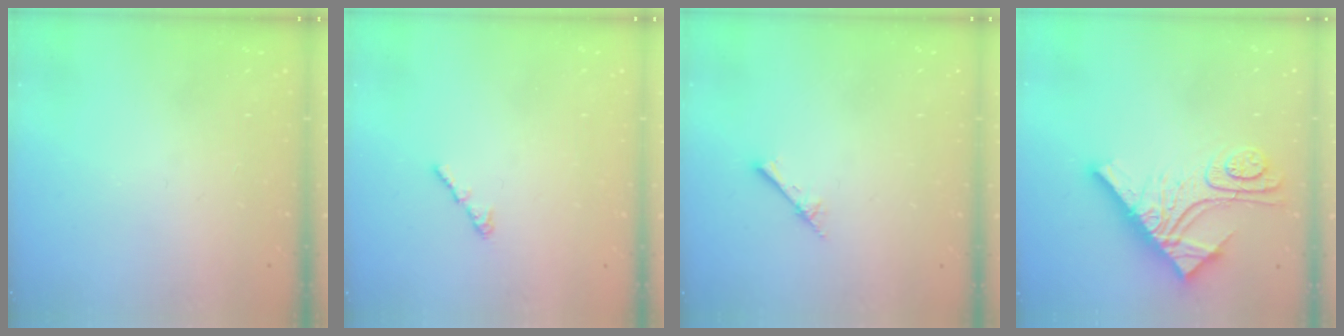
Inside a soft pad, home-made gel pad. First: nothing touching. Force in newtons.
{"total": 1.3, "press": 1.2, "slide": 0.6}
{"total": 2.4, "press": 2.4, "slide": 0.3}
{"total": 13.7, "press": 13.6, "slide": 1.2}